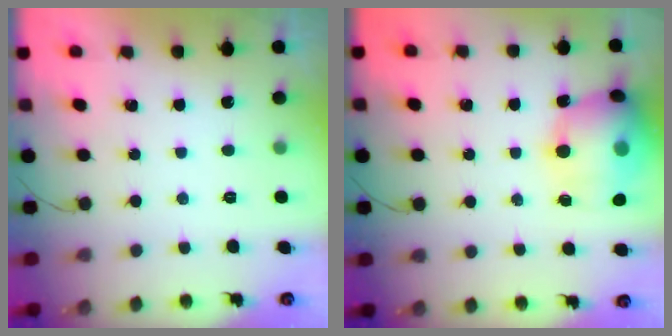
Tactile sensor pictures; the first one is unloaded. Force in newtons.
{"total": 16.6, "press": 16.3, "slide": 3.3}